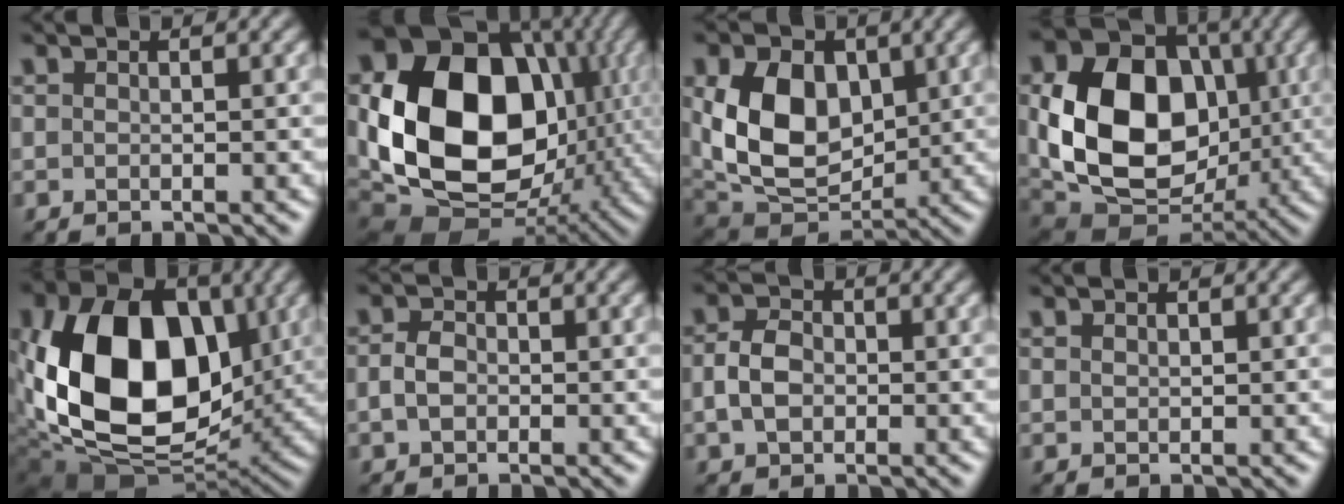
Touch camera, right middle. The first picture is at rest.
{"total": 17.3, "force": [1.1, 12.9, 11.5], "torque": [-0.227, -0.019, 0.016]}
{"total": 9.5, "force": [1.3, 6.6, 6.7], "torque": [-0.140, -0.008, 0.023]}
{"total": 13.3, "force": [0.2, 9.9, 9.0], "torque": [-0.166, -0.010, 0.004]}
{"total": 14.9, "force": [0.8, 10.3, 10.8], "torque": [-0.195, -0.013, 0.013]}
{"total": 2.1, "force": [-0.3, 1.5, 1.4], "torque": [-0.029, 0.001, -0.010]}
{"total": 3.3, "force": [-0.3, 2.4, 2.2], "torque": [-0.047, 0.001, -0.012]}
{"total": 0.6, "force": [0.3, 0.4, 0.2], "torque": [-0.005, -0.001, 0.008]}